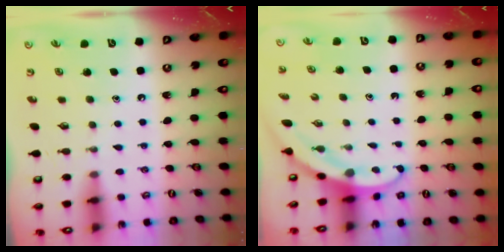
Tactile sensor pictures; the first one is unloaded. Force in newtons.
{"total": 3.1, "press": 3.1, "slide": 0.1}